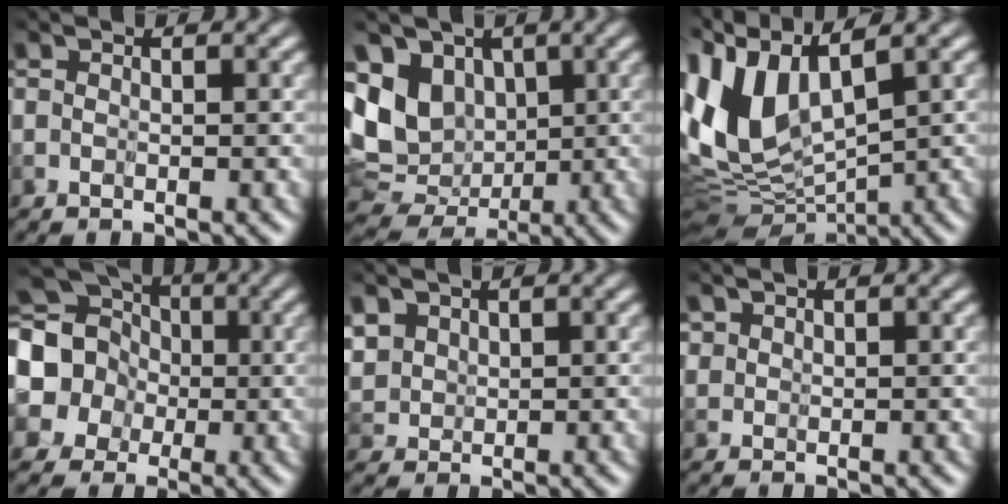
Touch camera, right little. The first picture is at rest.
{"total": 9.6, "force": [1.4, 8.1, 5.0], "torque": [-0.116, 0.003, 0.021]}
{"total": 7.4, "force": [3.5, 2.5, 6.0], "torque": [-0.164, -0.006, 0.064]}
{"total": 11.3, "force": [0.1, 10.4, 4.3], "torque": [-0.149, -0.002, -0.036]}
{"total": 2.8, "force": [1.7, 1.8, 1.3], "torque": [-0.054, 0.000, 0.030]}
{"total": 2.4, "force": [1.7, 1.5, 0.9], "torque": [-0.031, 0.008, 0.009]}